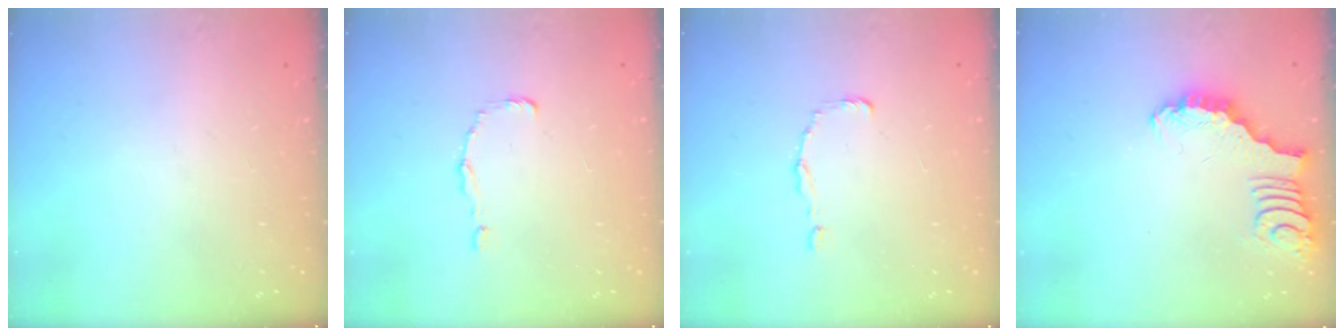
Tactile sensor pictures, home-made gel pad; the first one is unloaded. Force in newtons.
{"total": 0.9, "press": 0.9, "slide": 0.0}
{"total": 0.9, "press": 0.9, "slide": 0.0}
{"total": 2.8, "press": 2.8, "slide": 0.3}